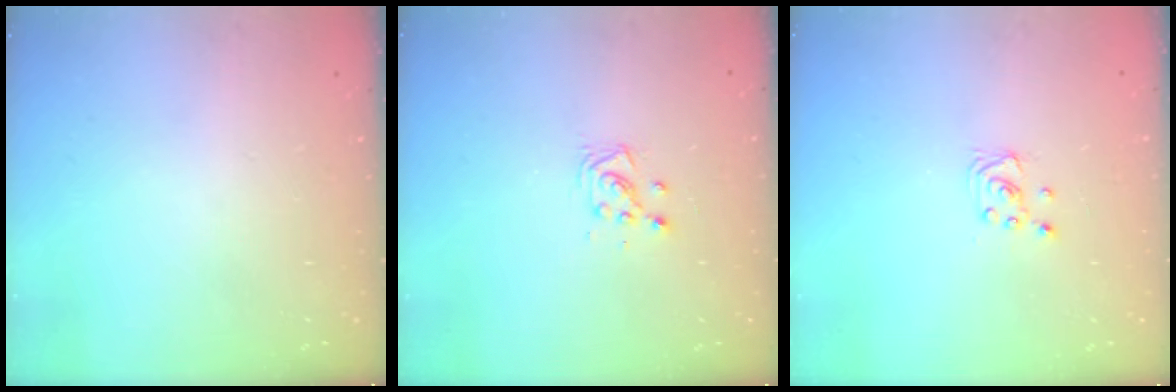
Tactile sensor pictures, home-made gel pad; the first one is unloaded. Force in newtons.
{"total": 4.0, "press": 4.0, "slide": 0.4}
{"total": 2.3, "press": 2.3, "slide": 0.2}